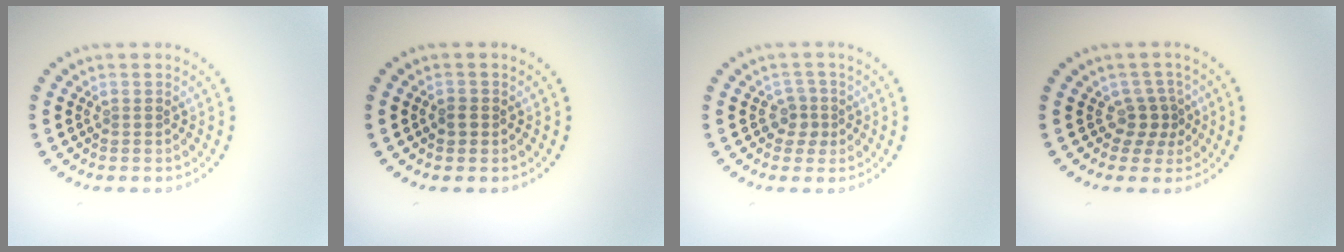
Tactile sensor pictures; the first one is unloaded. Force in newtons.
{"total": 1.0, "press": 1.0, "slide": 0.1}
{"total": 1.8, "press": 1.4, "slide": 1.2}
{"total": 2.2, "press": 1.5, "slide": 1.6}